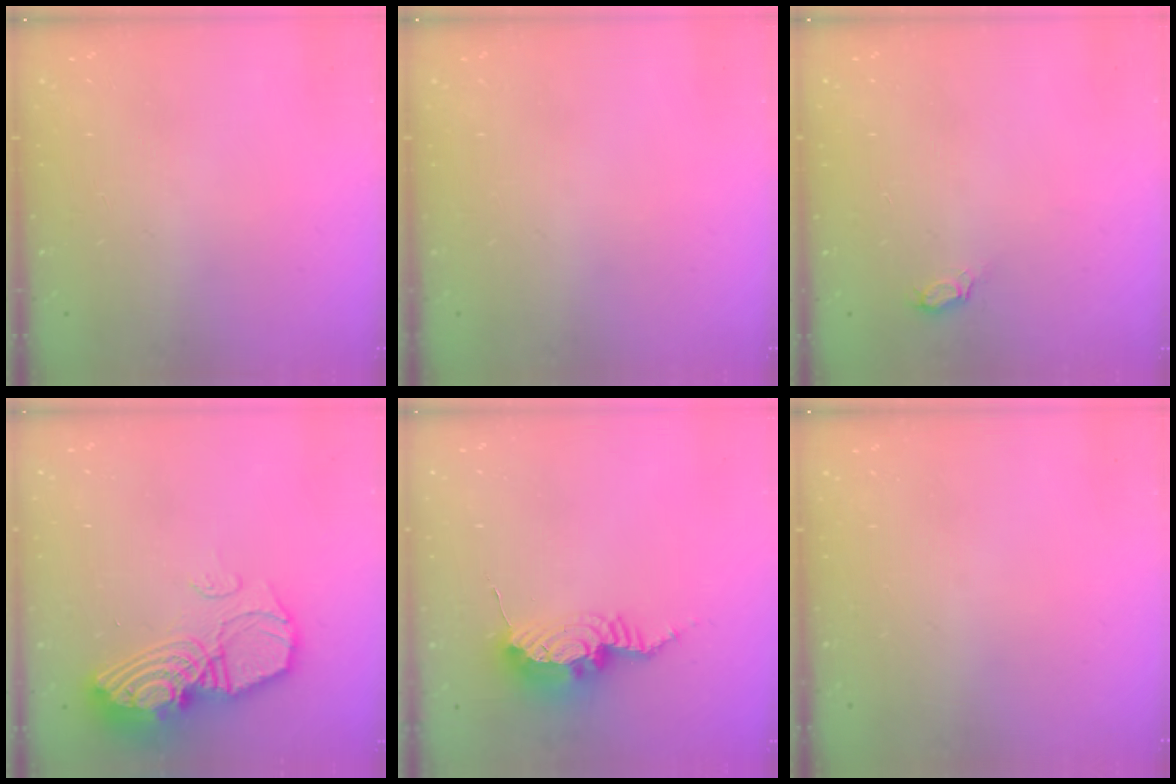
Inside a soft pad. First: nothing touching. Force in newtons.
{"total": 0.0}
{"total": 4.7, "press": 4.5, "slide": 1.3}
{"total": 17.3, "press": 17.2, "slide": 1.4}
{"total": 11.8, "press": 11.7, "slide": 1.1}
{"total": 0.0}